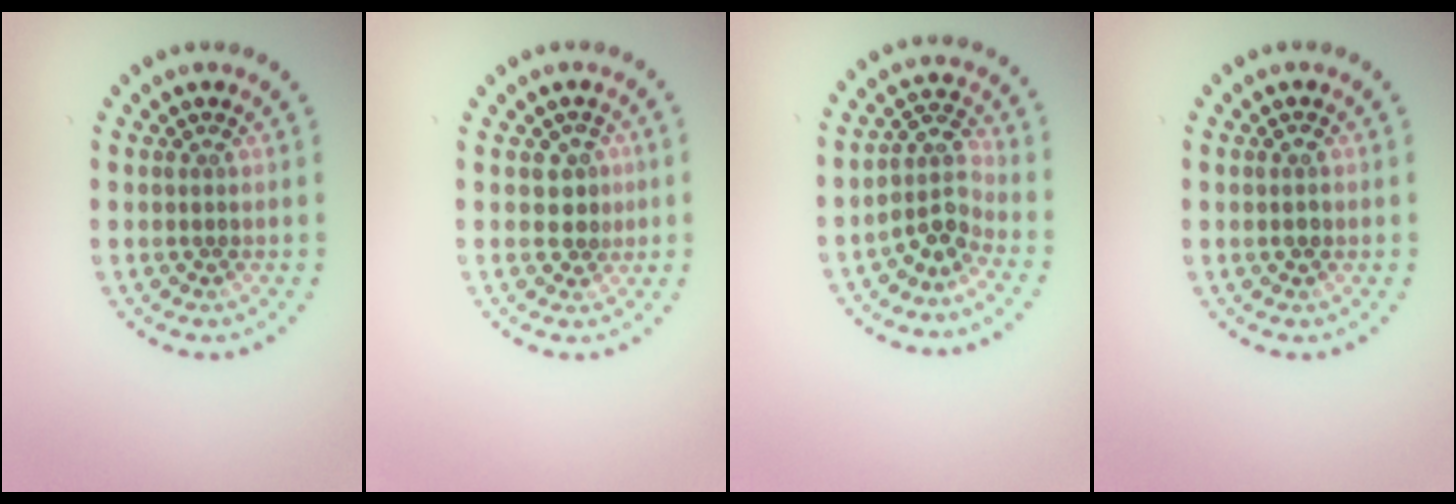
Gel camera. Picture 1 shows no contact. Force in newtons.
{"total": 2.0, "press": 1.8, "slide": 0.9}
{"total": 3.0, "press": 2.3, "slide": 2.0}
{"total": 1.2, "press": 1.2, "slide": 0.1}